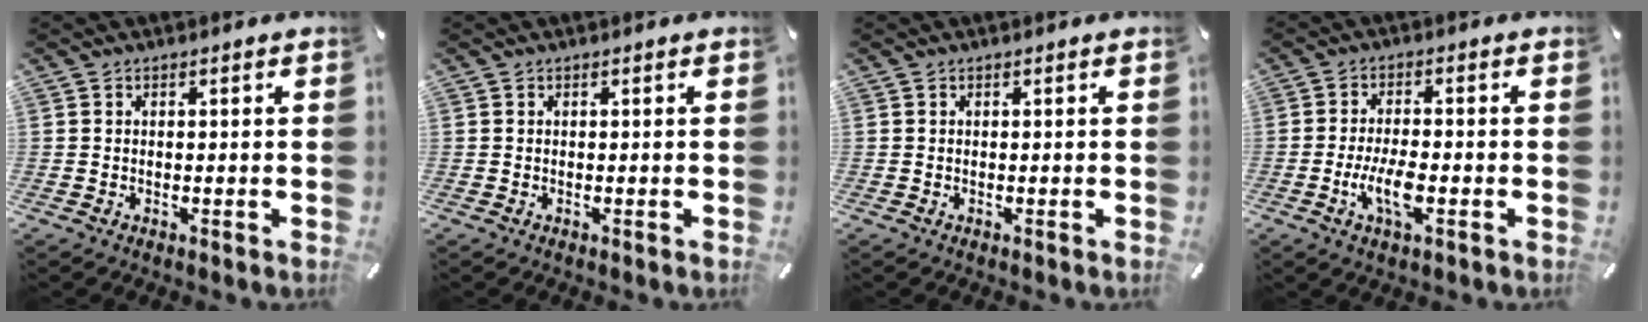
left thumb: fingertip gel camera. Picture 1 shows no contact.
{"total": 0.0}
{"total": 0.0}
{"total": 7.1, "force": [-2.2, 2.6, 6.2], "torque": [-0.133, -0.004, -0.041]}